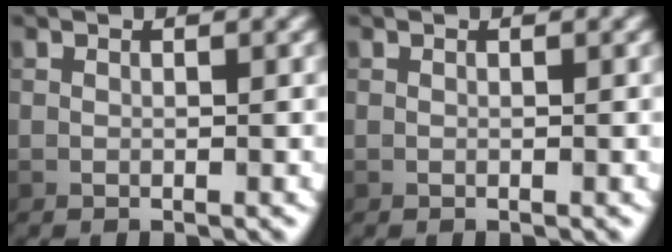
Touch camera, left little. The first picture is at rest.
{"total": 0.0}